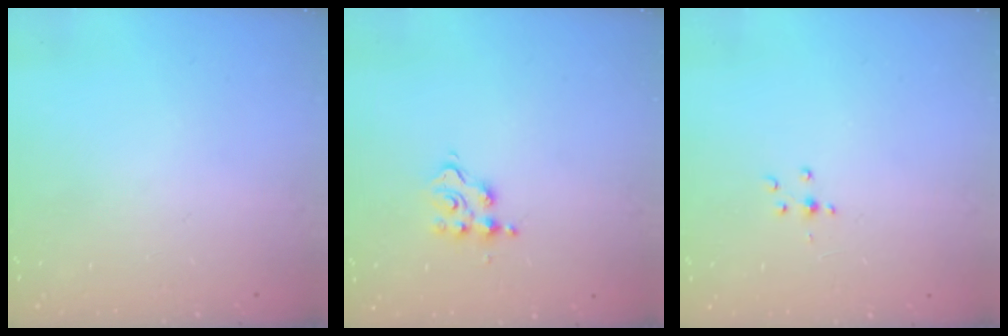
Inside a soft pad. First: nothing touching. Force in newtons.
{"total": 4.7, "press": 4.7, "slide": 0.5}
{"total": 2.2, "press": 2.1, "slide": 0.5}